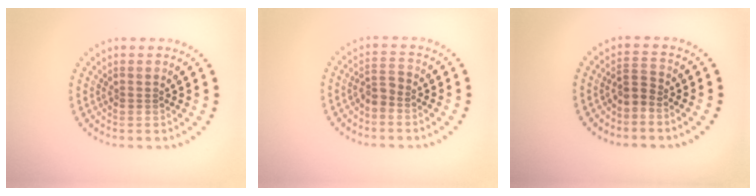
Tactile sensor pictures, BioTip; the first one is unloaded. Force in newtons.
{"total": 1.6, "press": 1.3, "slide": 0.9}
{"total": 1.8, "press": 1.3, "slide": 1.3}